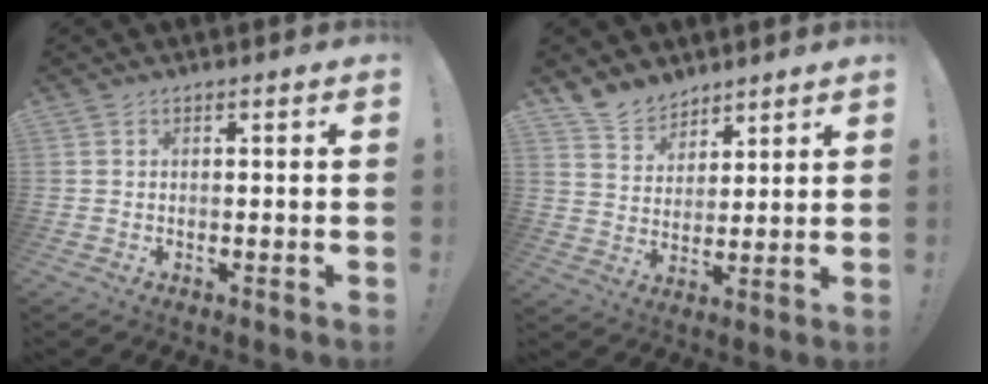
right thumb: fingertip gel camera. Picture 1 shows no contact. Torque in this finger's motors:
{"motor_torque": [-0.46, 0.40, 0.48, 0.38, 0.06]}